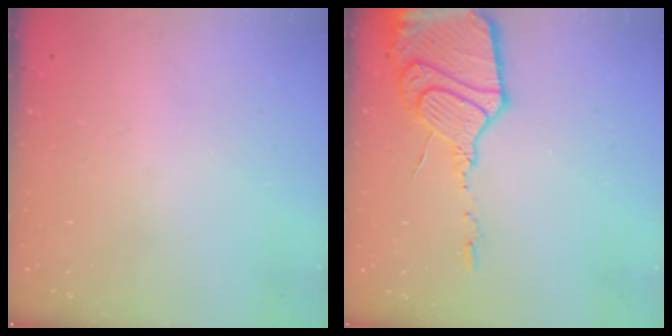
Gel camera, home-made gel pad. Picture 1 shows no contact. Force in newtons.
{"total": 19.2, "press": 19.1, "slide": 1.6}